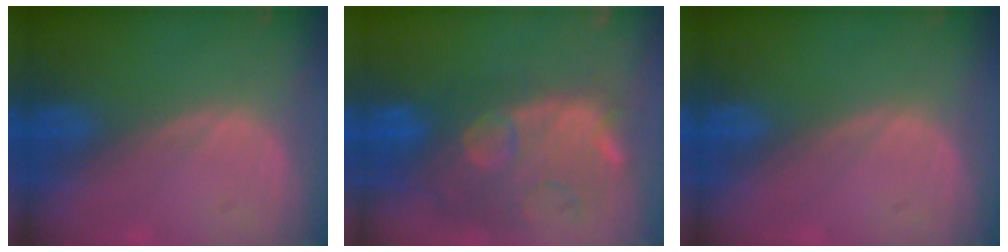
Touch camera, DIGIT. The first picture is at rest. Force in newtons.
{"total": 12.5, "press": 11.2, "slide": 5.4}
{"total": 0.0}